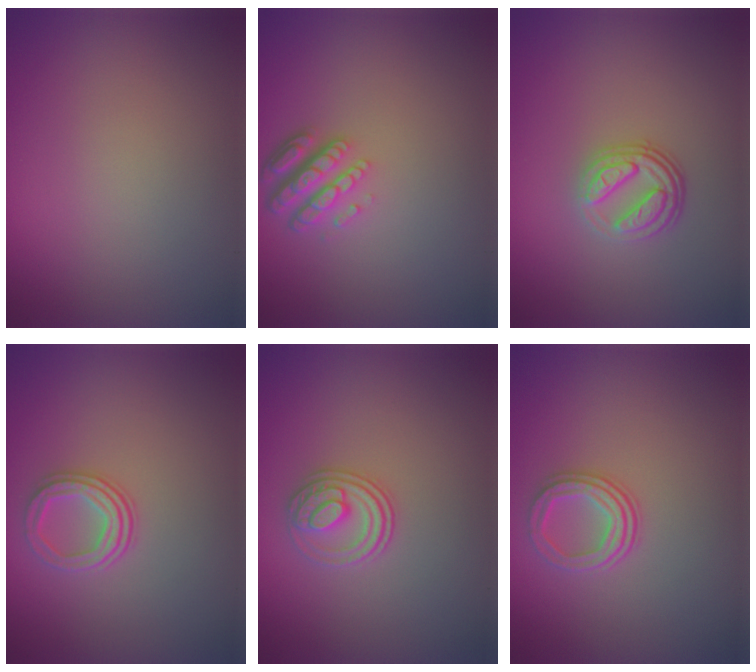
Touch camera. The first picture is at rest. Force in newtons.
{"total": 4.1, "press": 3.1, "slide": 2.7}
{"total": 3.9, "press": 2.8, "slide": 2.7}
{"total": 2.8, "press": 2.3, "slide": 1.5}
{"total": 2.8, "press": 2.7, "slide": 1.0}
{"total": 2.8, "press": 2.3, "slide": 1.5}